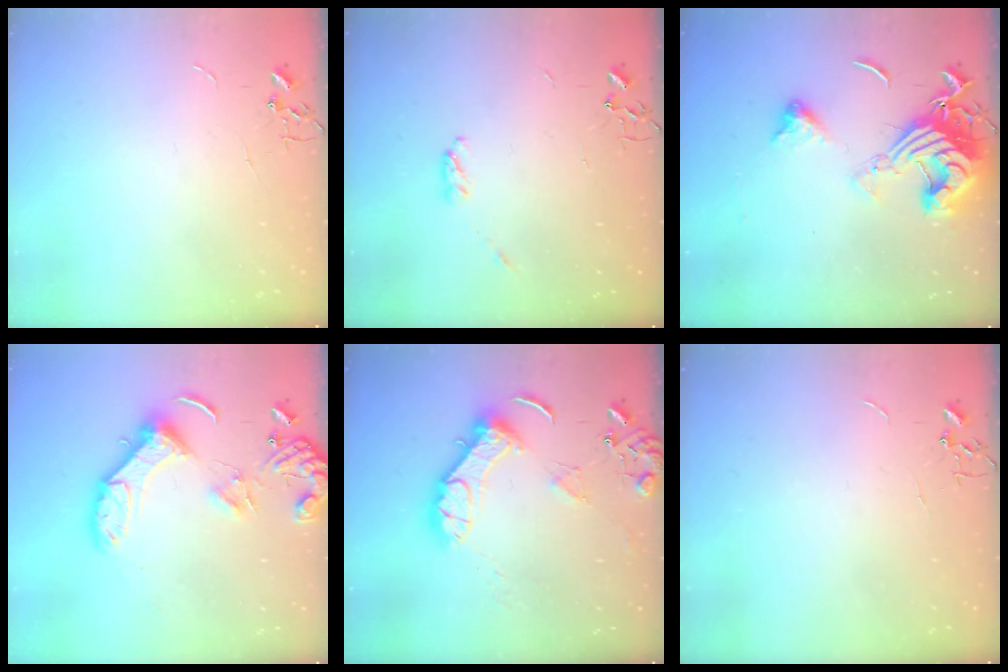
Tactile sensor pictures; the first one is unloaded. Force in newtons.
{"total": 3.7, "press": 3.7, "slide": 0.6}
{"total": 17.4, "press": 17.3, "slide": 2.0}
{"total": 15.3, "press": 15.1, "slide": 2.1}
{"total": 14.0, "press": 13.9, "slide": 1.8}
{"total": 0.0}